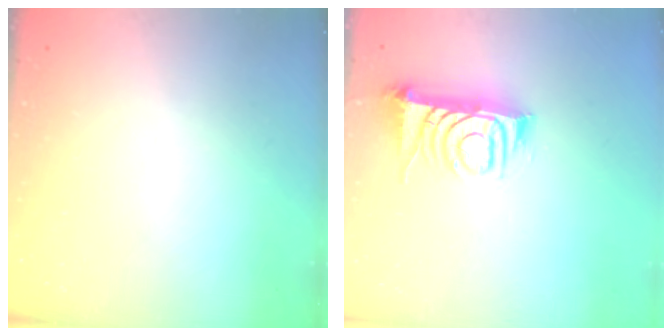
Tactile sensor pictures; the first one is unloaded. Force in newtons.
{"total": 9.7, "press": 9.6, "slide": 1.2}